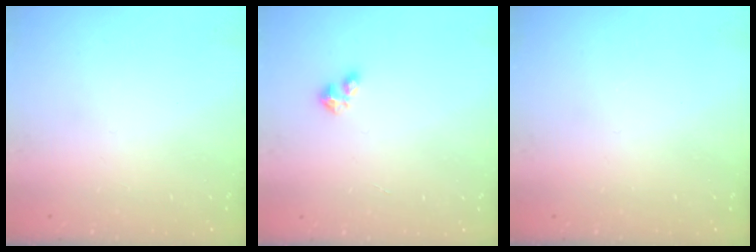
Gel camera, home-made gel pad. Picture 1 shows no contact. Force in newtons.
{"total": 2.4, "press": 2.4, "slide": 0.4}
{"total": 0.0}